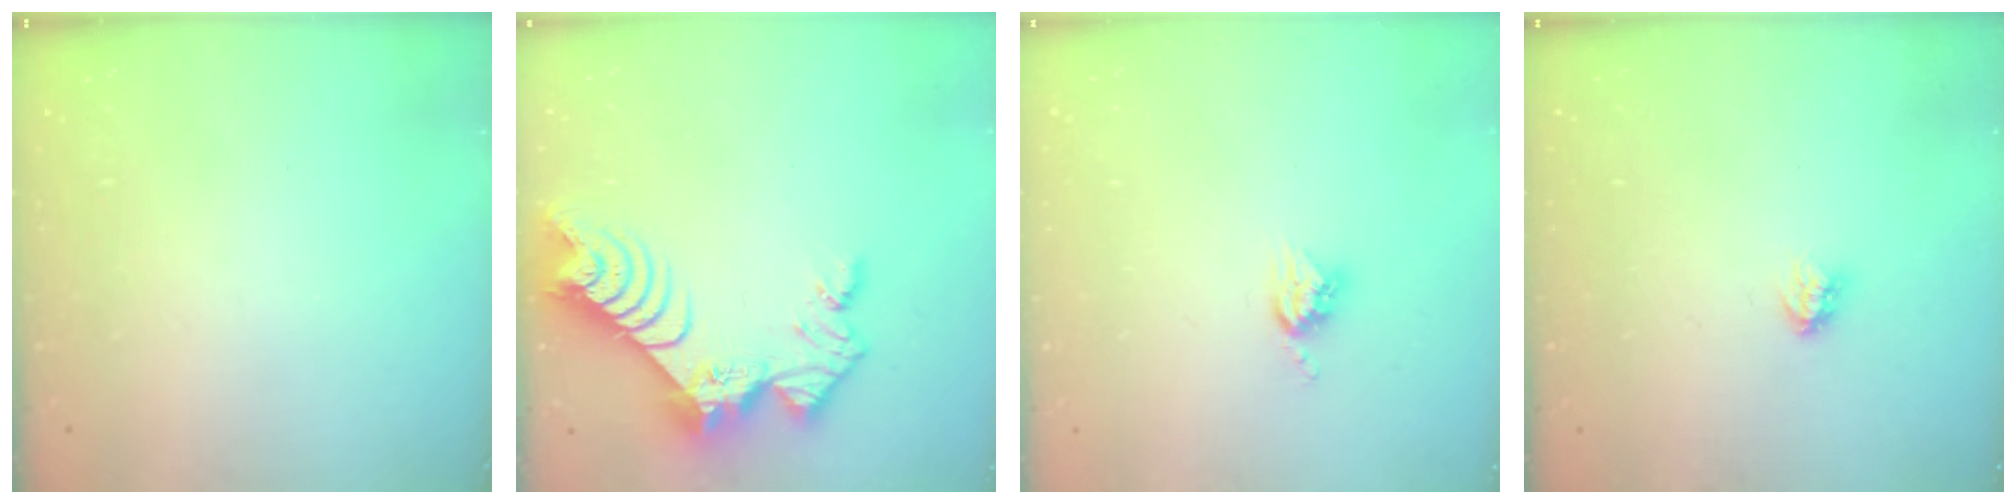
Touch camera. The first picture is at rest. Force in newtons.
{"total": 12.5, "press": 12.5, "slide": 1.2}
{"total": 5.2, "press": 5.2, "slide": 0.1}
{"total": 3.0, "press": 2.9, "slide": 0.4}